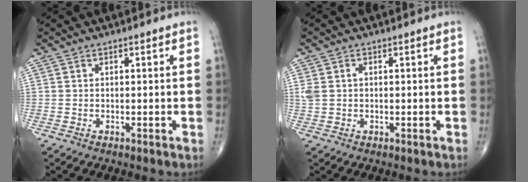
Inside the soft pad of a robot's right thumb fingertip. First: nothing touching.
{"total": 2.7, "force": [0.4, 2.0, 1.9], "torque": [-0.056, 0.014, 0.012]}